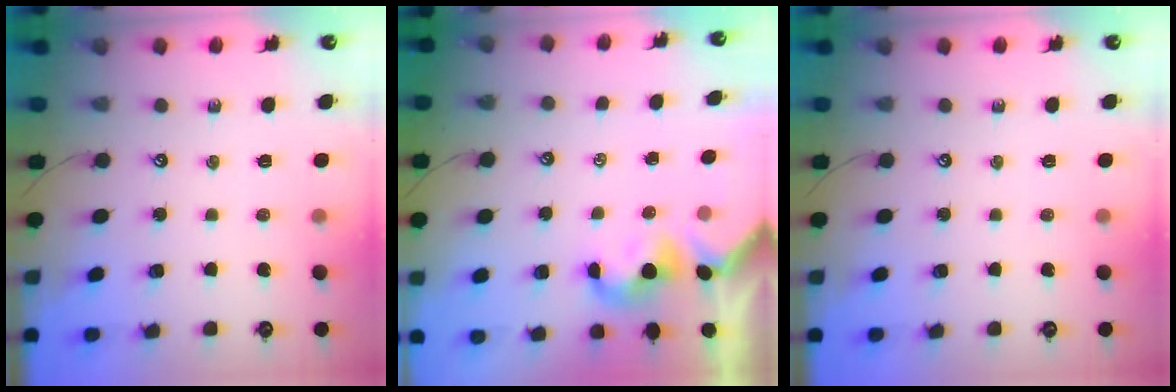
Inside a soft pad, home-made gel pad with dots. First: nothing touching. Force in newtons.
{"total": 1.1, "press": 1.0, "slide": 0.4}
{"total": 0.0}